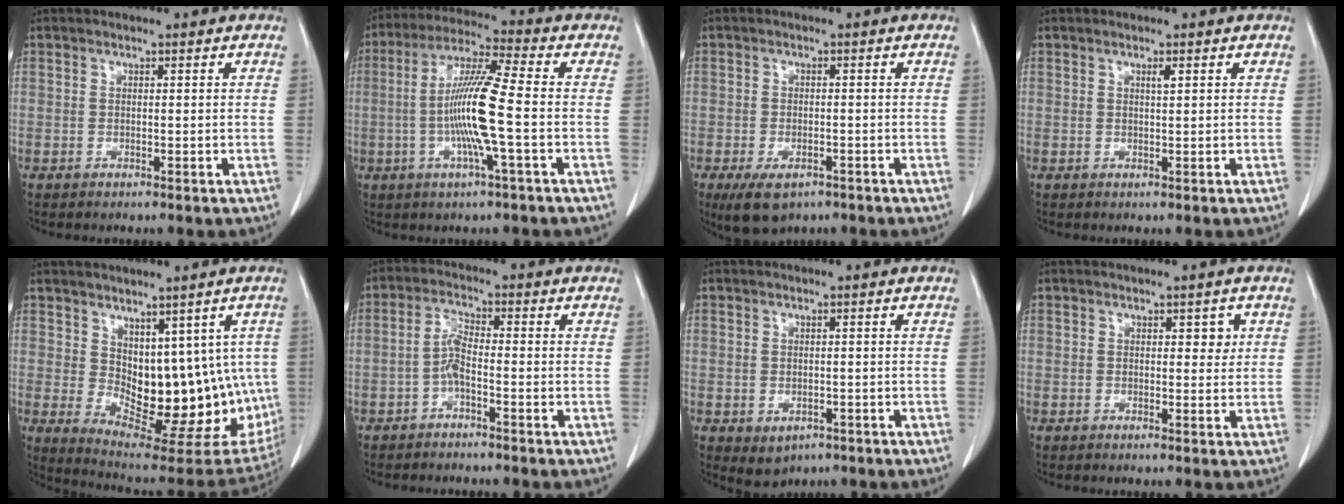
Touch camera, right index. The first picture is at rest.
{"total": 11.7, "force": [-1.8, -0.3, 11.6], "torque": [-0.225, 0.000, -0.041]}
{"total": 5.8, "force": [-3.7, 2.8, 3.5], "torque": [-0.058, -0.007, -0.052]}
{"total": 0.9, "force": [0.5, 0.0, 0.7], "torque": [-0.016, -0.001, 0.009]}
{"total": 16.7, "force": [0.7, 8.9, 14.1], "torque": [-0.184, -0.010, 0.036]}
{"total": 3.5, "force": [-1.5, 0.7, 3.1], "torque": [-0.064, 0.007, -0.032]}
{"total": 2.7, "force": [-1.1, 2.0, 1.5], "torque": [-0.015, -0.002, 0.001]}
{"total": 1.9, "force": [0.7, 1.2, 1.3], "torque": [-0.009, 0.000, 0.008]}